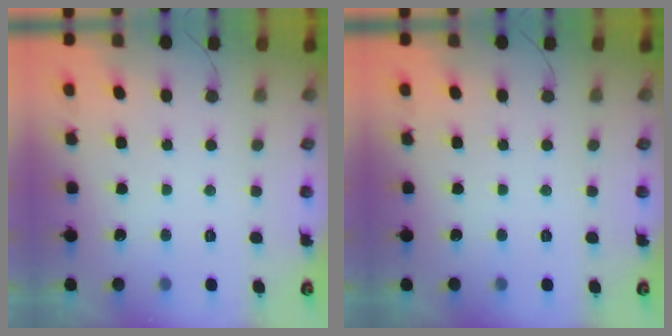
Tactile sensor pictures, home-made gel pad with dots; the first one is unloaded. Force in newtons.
{"total": 0.0}